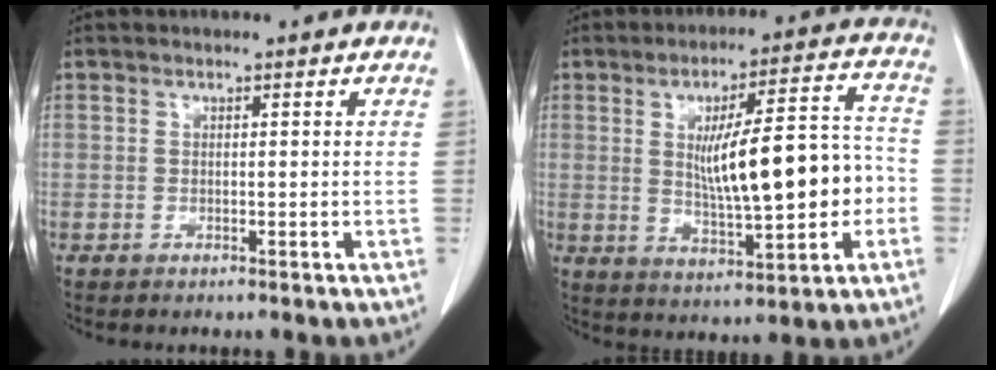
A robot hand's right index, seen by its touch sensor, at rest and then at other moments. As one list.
[{"total": 14.6, "force": [-0.8, 3.1, 14.3], "torque": [-0.227, 0.017, -0.001]}]